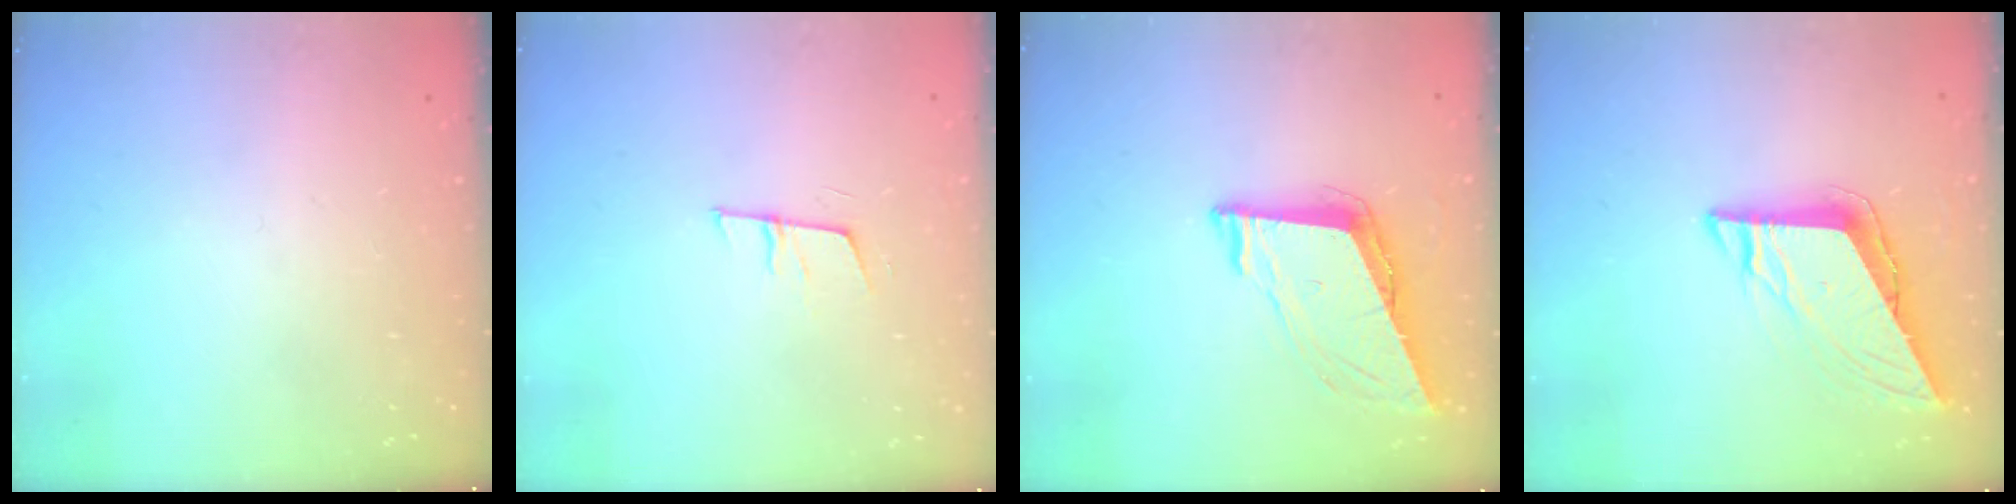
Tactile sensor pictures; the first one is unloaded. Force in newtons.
{"total": 6.2, "press": 5.6, "slide": 2.7}
{"total": 9.0, "press": 8.6, "slide": 2.9}
{"total": 8.7, "press": 8.6, "slide": 0.7}